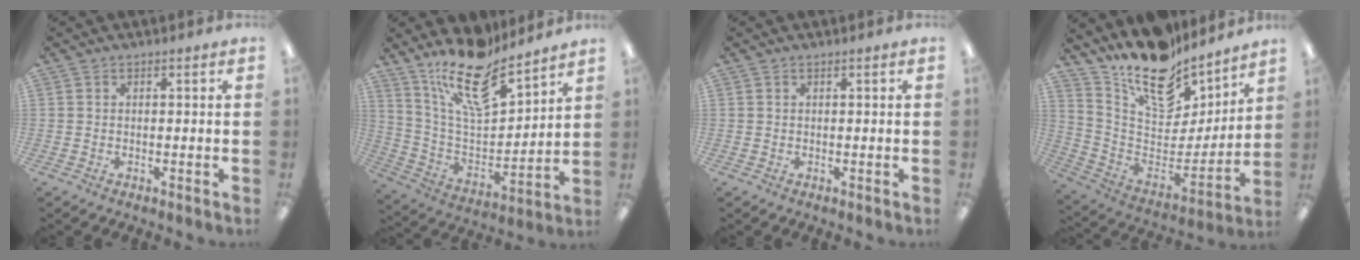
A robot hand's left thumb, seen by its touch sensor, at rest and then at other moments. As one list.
[{"total": 17.8, "force": [13.6, 6.0, 9.9], "torque": [-0.180, -0.087, 0.237]}, {"total": 0.0}, {"total": 16.8, "force": [13.7, 7.7, 6.0], "torque": [-0.107, -0.118, 0.246]}]